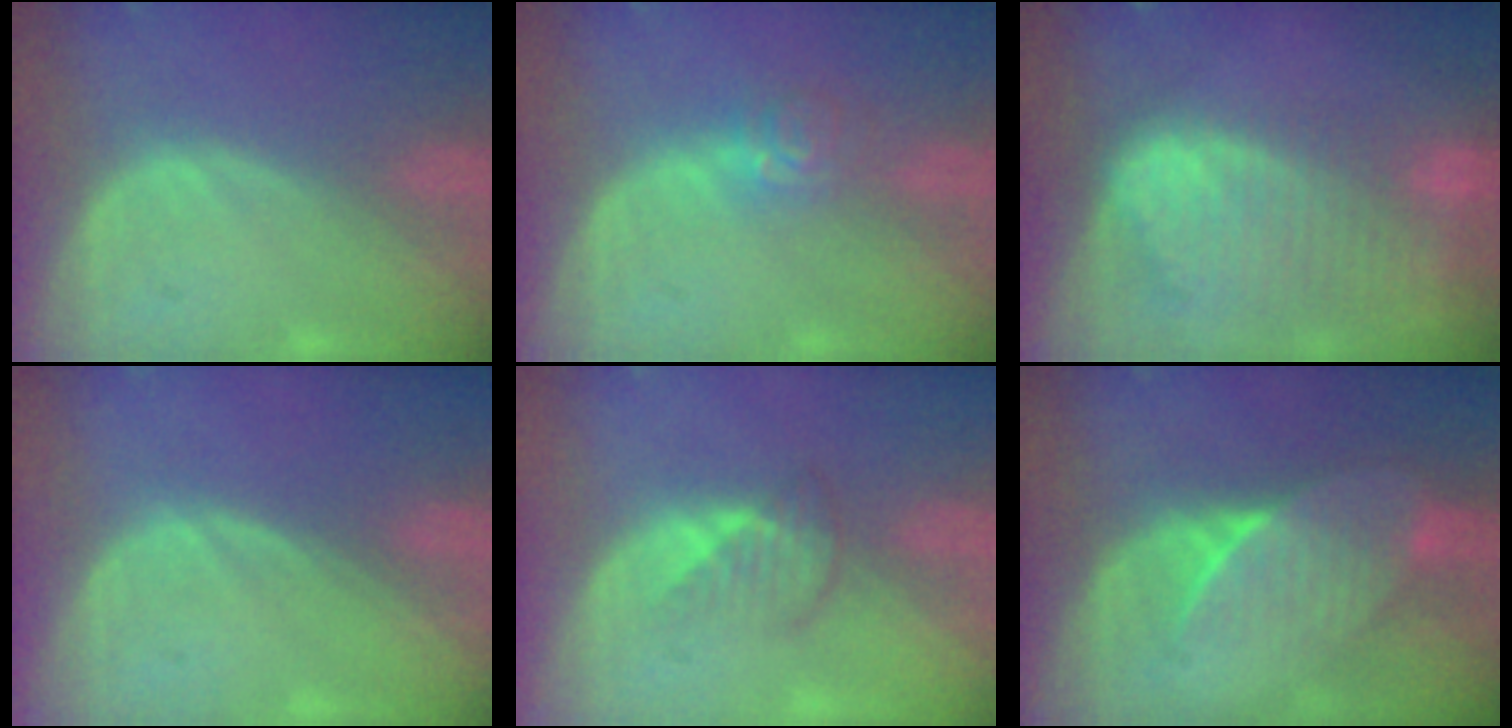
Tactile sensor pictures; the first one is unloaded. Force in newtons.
{"total": 3.6, "press": 3.4, "slide": 1.2}
{"total": 10.4, "press": 8.9, "slide": 5.4}
{"total": 0.0}
{"total": 2.7, "press": 2.6, "slide": 0.5}
{"total": 7.1, "press": 6.5, "slide": 2.8}